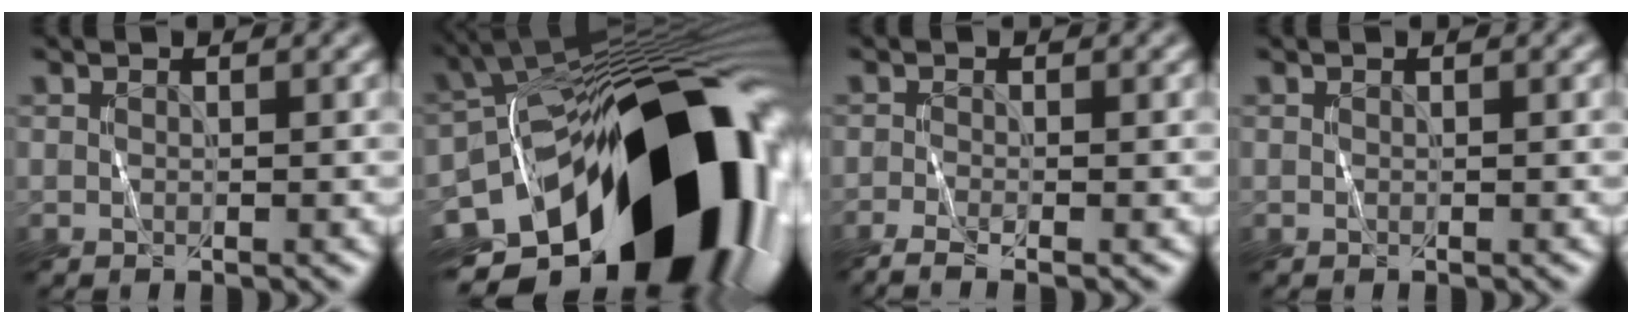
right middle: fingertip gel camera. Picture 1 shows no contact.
{"total": 22.1, "force": [-8.1, 12.6, 16.3], "torque": [-0.276, -0.029, -0.119]}
{"total": 3.4, "force": [-2.0, 0.9, 2.5], "torque": [-0.050, -0.006, -0.040]}
{"total": 0.0}